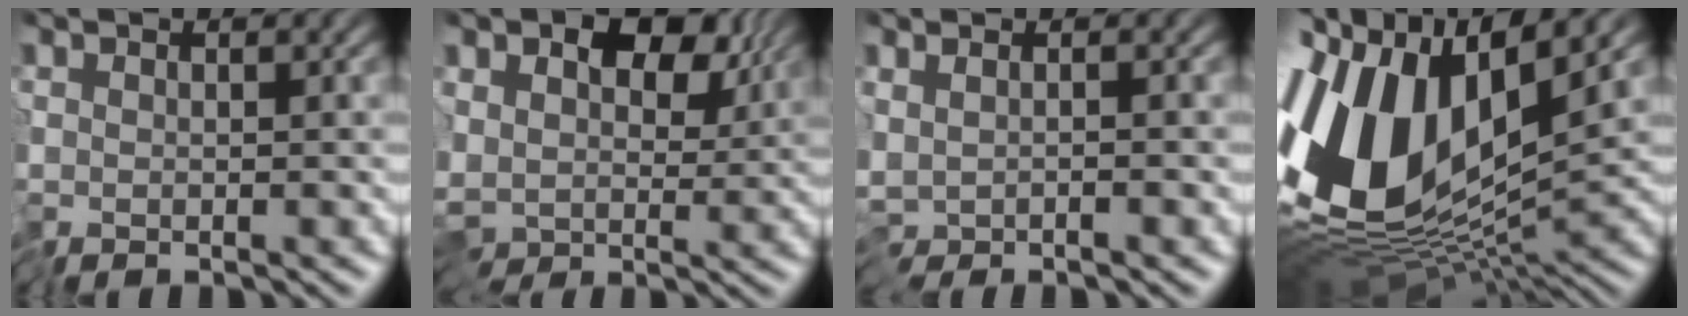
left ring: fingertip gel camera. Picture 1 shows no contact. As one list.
[{"total": 11.4, "force": [3.1, 7.6, 7.9], "torque": [-0.134, -0.006, 0.060]}, {"total": 1.5, "force": [-0.4, 0.6, 1.3], "torque": [-0.025, -0.002, -0.001]}, {"total": 14.9, "force": [0.9, 7.9, 12.6], "torque": [-0.275, 0.008, 0.006]}]